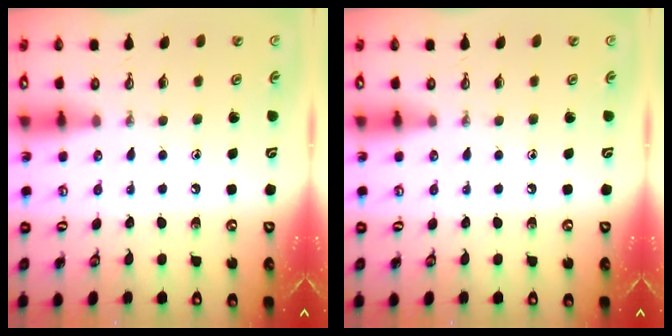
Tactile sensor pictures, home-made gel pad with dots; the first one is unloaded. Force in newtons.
{"total": 0.0}